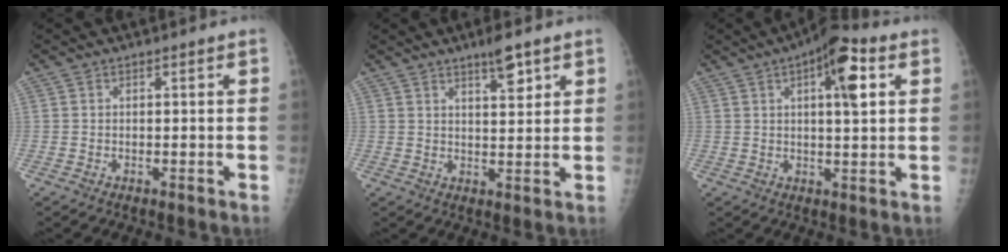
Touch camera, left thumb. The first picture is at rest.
{"total": 4.8, "force": [3.2, 1.1, 3.4], "torque": [-0.045, -0.022, 0.050]}
{"total": 10.1, "force": [3.7, 3.3, 8.8], "torque": [-0.117, 0.003, 0.050]}